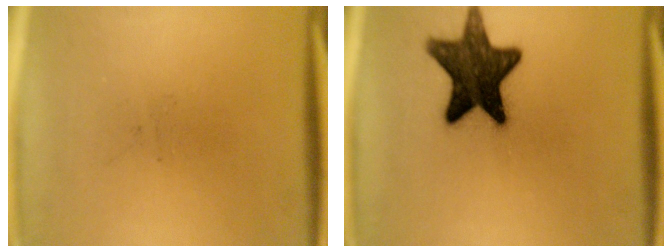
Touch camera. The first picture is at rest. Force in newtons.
{"total": 14.5}